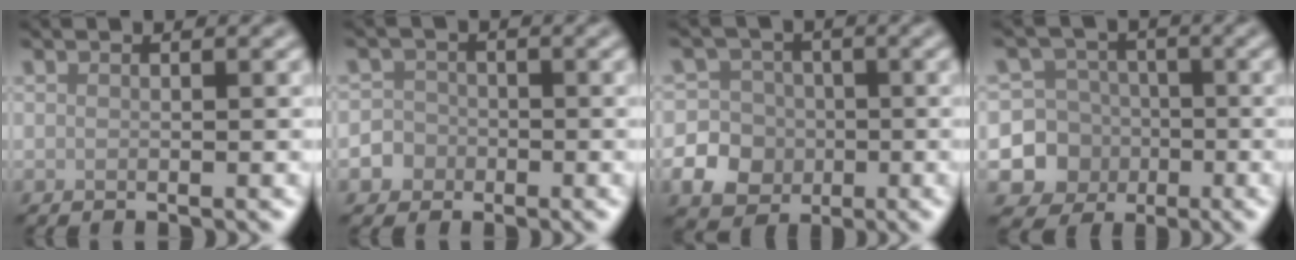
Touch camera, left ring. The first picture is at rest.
{"total": 3.2, "force": [-1.7, 2.8, 0.4], "torque": [0.019, -0.003, -0.033]}
{"total": 9.1, "force": [-3.0, 8.3, 2.1], "torque": [-0.043, -0.016, -0.075]}
{"total": 7.9, "force": [-2.4, 7.4, 1.2], "torque": [-0.001, -0.009, -0.068]}